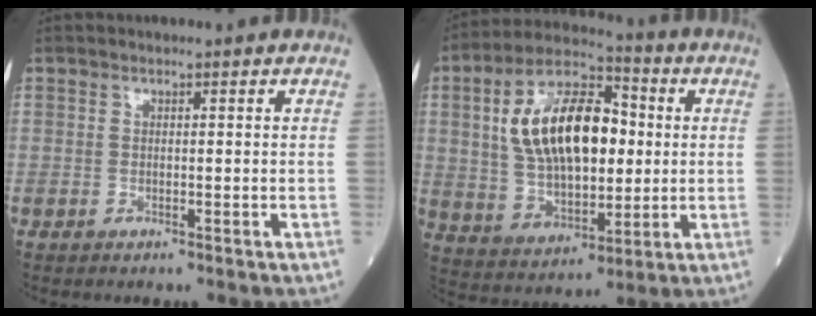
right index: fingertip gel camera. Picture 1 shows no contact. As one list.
[{"total": 17.2, "force": [2.7, 8.3, 14.8], "torque": [-0.282, 0.027, 0.048]}]